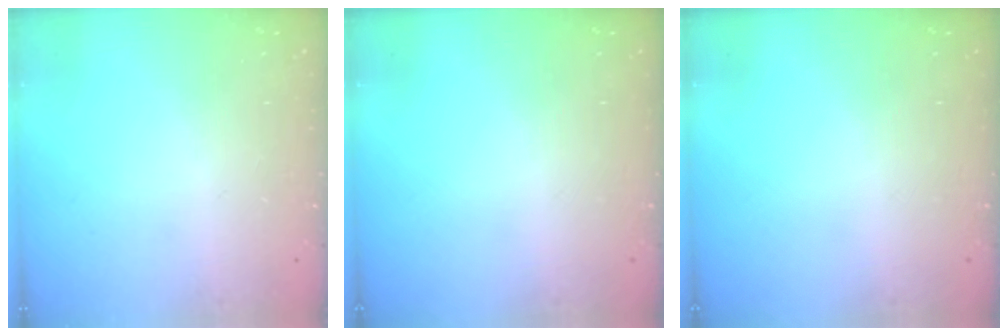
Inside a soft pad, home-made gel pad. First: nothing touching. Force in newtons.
{"total": 0.0}
{"total": 0.0}